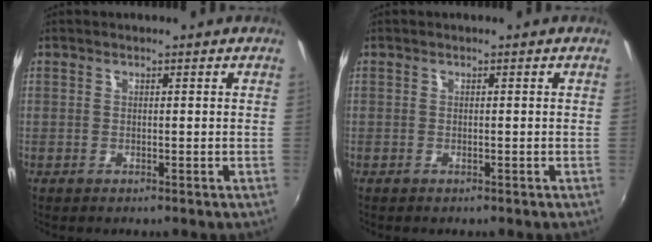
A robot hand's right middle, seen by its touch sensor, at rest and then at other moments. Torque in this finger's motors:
{"motor_torque": [0.99, -1.15, 0.13, 0.09]}